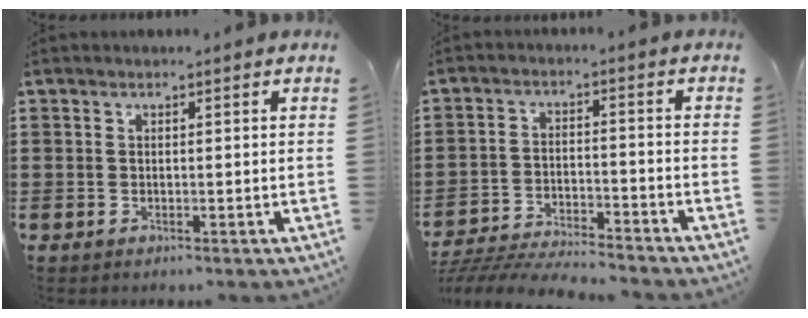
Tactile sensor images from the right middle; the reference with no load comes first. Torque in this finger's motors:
{"motor_torque": [0.25, -0.12, 0.12, 0.13]}